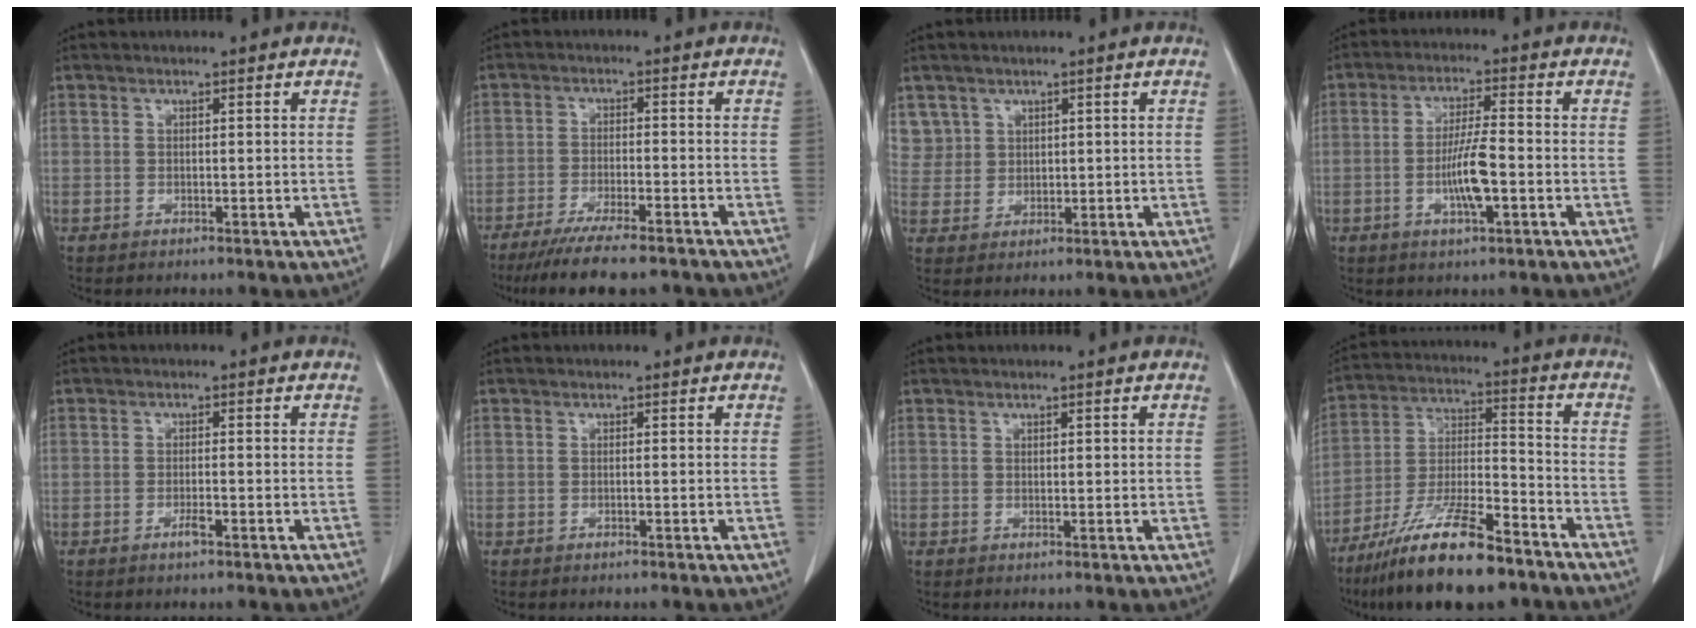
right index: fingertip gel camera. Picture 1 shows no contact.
{"total": 11.3, "force": [-9.2, 1.4, 6.3], "torque": [-0.093, -0.023, -0.144]}
{"total": 4.5, "force": [2.4, 3.8, -0.3], "torque": [0.019, 0.007, 0.050]}
{"total": 6.9, "force": [-1.9, 0.9, 6.6], "torque": [-0.127, -0.001, -0.034]}
{"total": 1.7, "force": [-1.0, 0.2, 1.4], "torque": [-0.027, 0.000, -0.017]}
{"total": 0.0}
{"total": 0.8, "force": [0.4, 0.4, 0.6], "torque": [-0.009, -0.001, 0.006]}
{"total": 17.1, "force": [-12.4, 3.1, 11.3], "torque": [-0.225, -0.019, -0.223]}